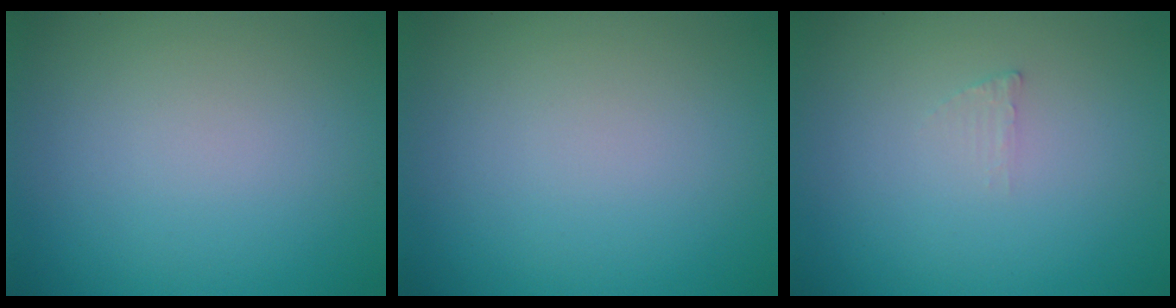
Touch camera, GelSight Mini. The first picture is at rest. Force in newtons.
{"total": 0.0}
{"total": 0.6, "press": 0.6, "slide": 0.1}